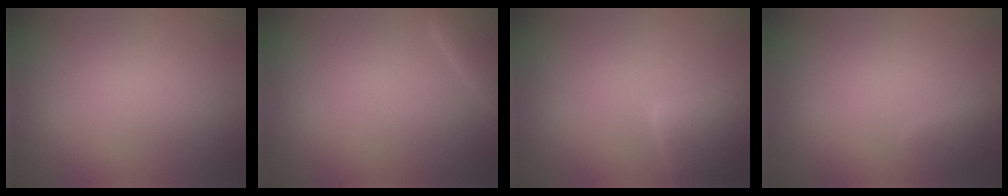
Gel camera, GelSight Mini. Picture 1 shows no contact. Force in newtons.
{"total": 2.5, "press": 2.5, "slide": 0.1}
{"total": 5.0, "press": 5.0, "slide": 0.3}
{"total": 1.0, "press": 1.0, "slide": 0.0}